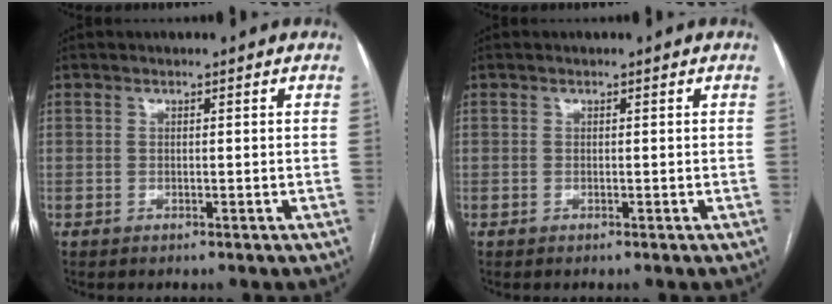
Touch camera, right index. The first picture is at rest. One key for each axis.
{"total": 0.0}